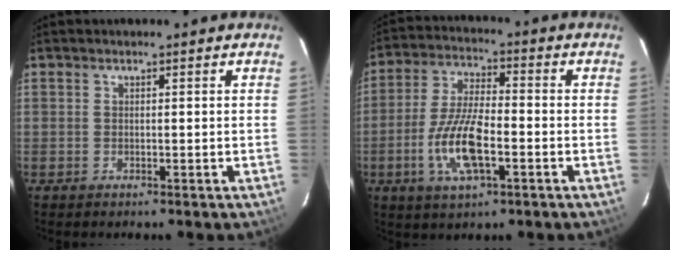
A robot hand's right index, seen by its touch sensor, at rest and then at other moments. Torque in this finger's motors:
{"motor_torque": [1.73, -0.41, 0.87, 0.21]}